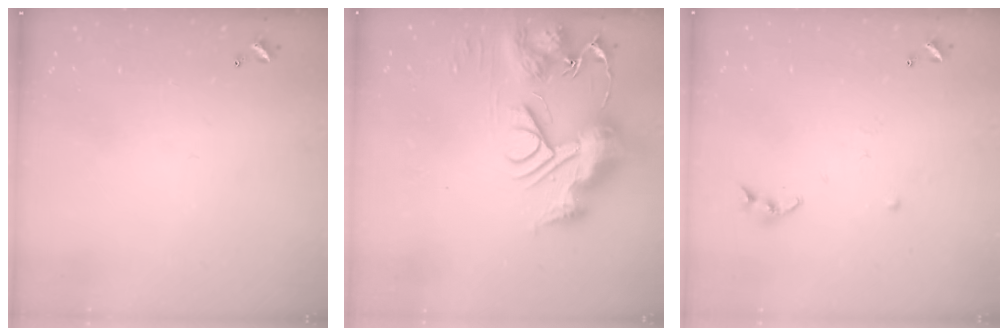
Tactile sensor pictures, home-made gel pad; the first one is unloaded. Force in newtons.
{"total": 14.3, "press": 14.2, "slide": 1.6}
{"total": 3.8, "press": 3.8, "slide": 0.3}